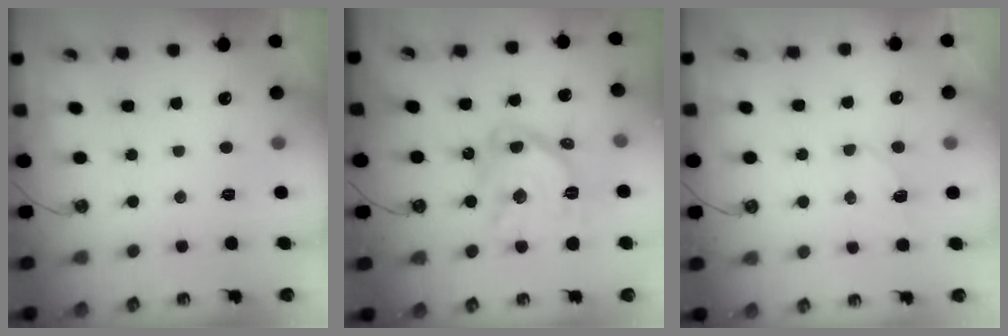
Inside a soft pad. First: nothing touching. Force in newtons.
{"total": 16.7, "press": 16.7, "slide": 1.8}
{"total": 4.6, "press": 4.5, "slide": 0.8}